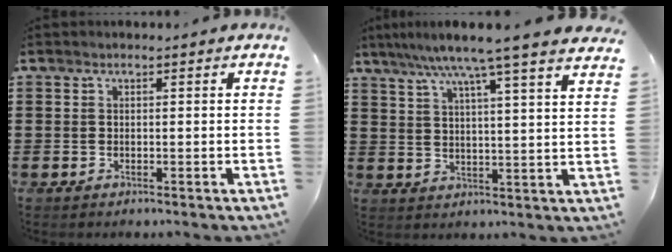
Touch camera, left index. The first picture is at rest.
{"total": 7.8, "force": [6.4, -1.2, 4.3], "torque": [-0.105, -0.032, 0.105]}